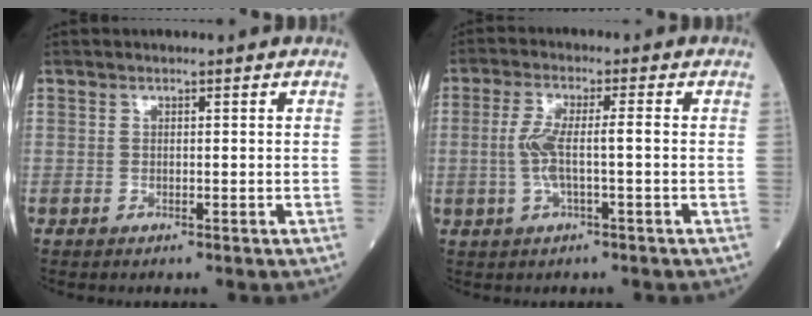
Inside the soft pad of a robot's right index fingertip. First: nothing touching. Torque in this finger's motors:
{"motor_torque": [1.08, -0.17, 0.53, 0.16]}